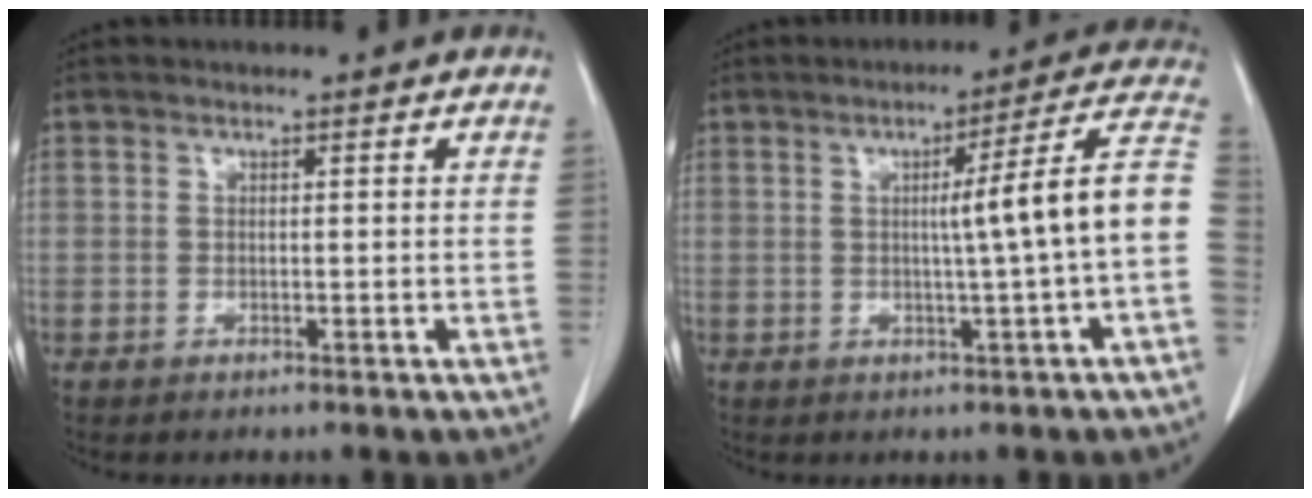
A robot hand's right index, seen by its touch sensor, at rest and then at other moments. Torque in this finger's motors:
{"motor_torque": [0.94, -0.16, 0.32, 0.09]}